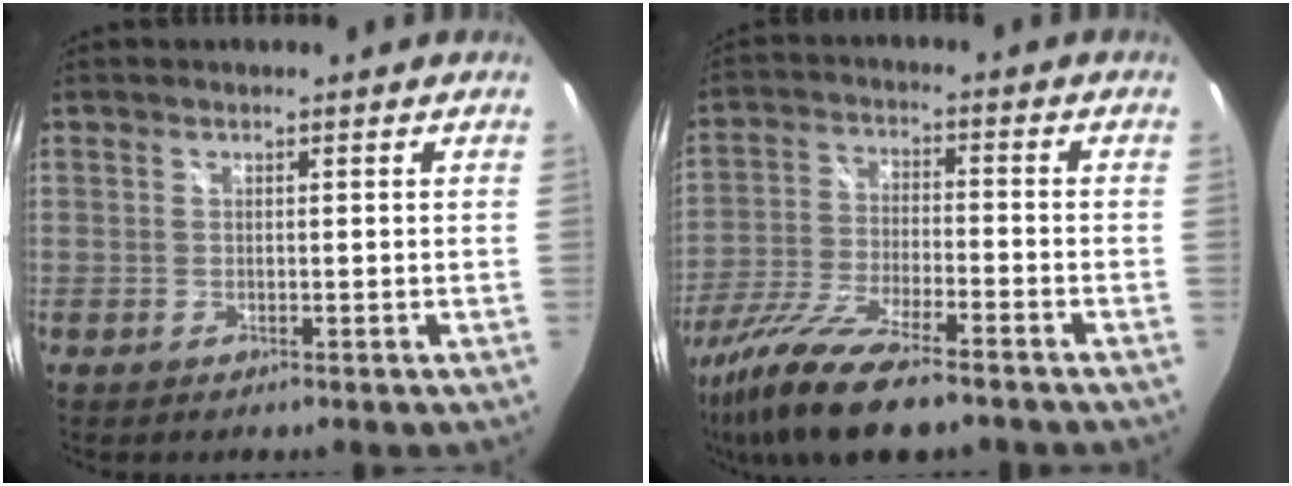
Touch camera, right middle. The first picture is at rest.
{"total": 16.3, "force": [-12.3, 3.3, 10.2], "torque": [-0.216, -0.044, -0.229]}